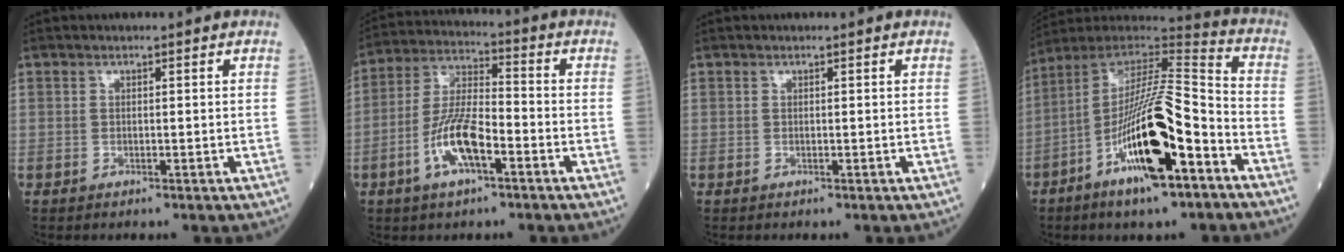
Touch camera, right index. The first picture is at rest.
{"total": 10.0, "force": [-4.1, 2.8, 8.6], "torque": [-0.179, 0.006, -0.078]}
{"total": 0.0}
{"total": 19.7, "force": [-8.6, 3.3, 17.4], "torque": [-0.317, -0.012, -0.146]}